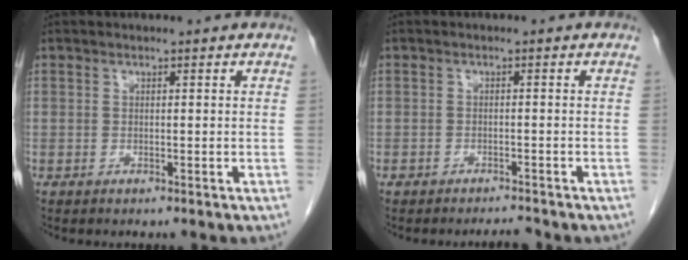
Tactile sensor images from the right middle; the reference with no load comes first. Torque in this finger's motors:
{"motor_torque": [-0.18, 0.04, 0.04, 0.00]}